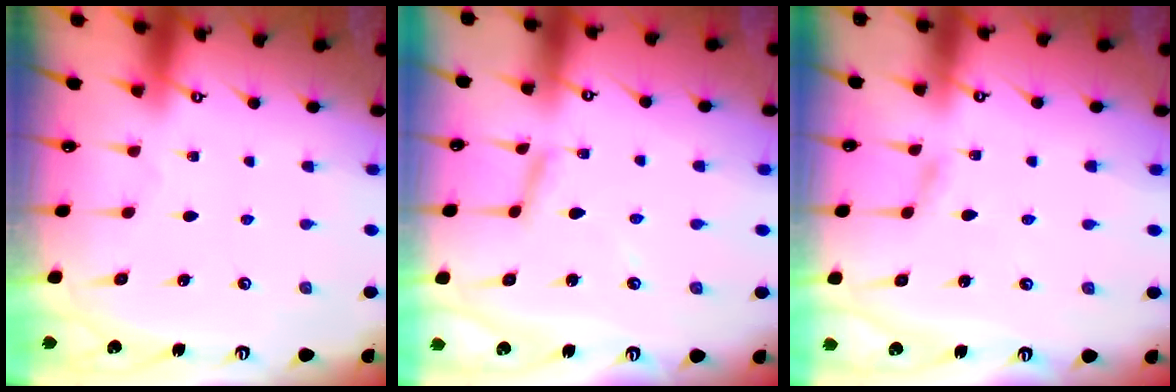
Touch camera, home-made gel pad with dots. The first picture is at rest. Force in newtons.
{"total": 5.5, "press": 5.5, "slide": 0.3}
{"total": 3.0, "press": 3.0, "slide": 0.3}